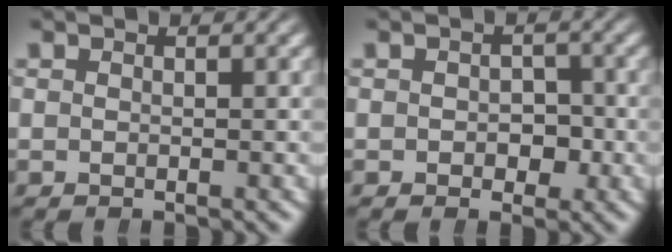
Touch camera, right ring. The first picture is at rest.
{"total": 2.0, "force": [-0.6, 1.6, 1.0], "torque": [-0.002, -0.002, -0.008]}